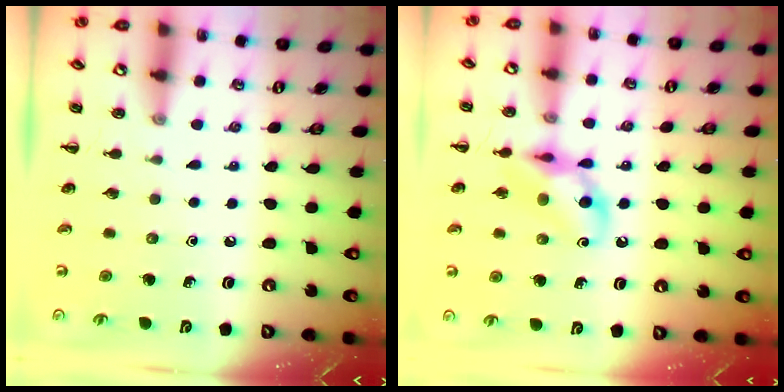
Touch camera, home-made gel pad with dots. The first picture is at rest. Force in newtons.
{"total": 12.9, "press": 12.7, "slide": 1.9}